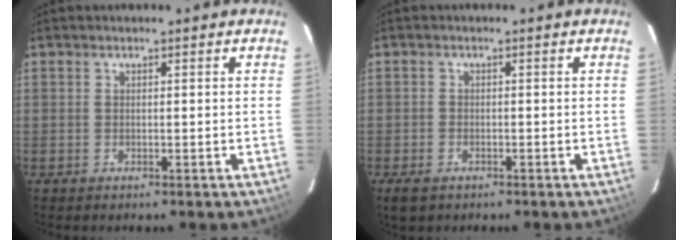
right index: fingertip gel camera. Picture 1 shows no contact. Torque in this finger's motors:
{"motor_torque": [0.08, -0.04, -0.21, -0.06]}